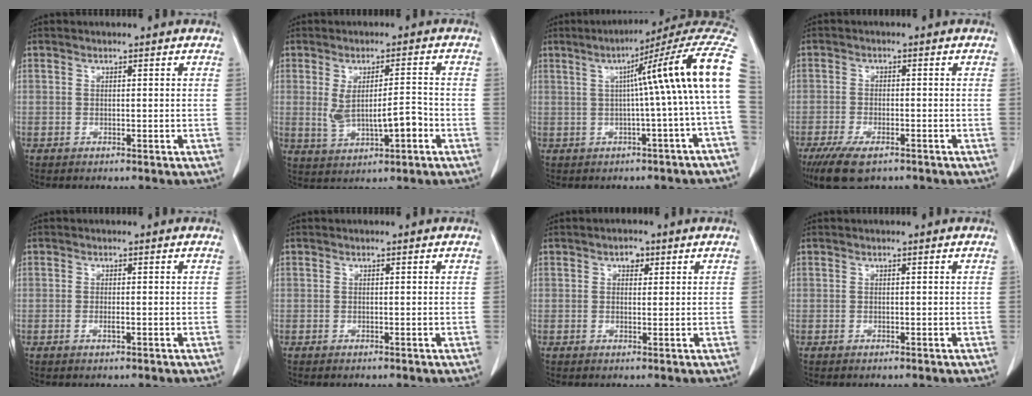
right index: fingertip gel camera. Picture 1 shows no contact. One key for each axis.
{"total": 7.5, "fx": -1.3, "fy": 2.4, "fz": 7.0, "tx": -0.128, "ty": 0.009, "tz": -0.006}
{"total": 14.3, "fx": 2.1, "fy": -1.2, "fz": 14.1, "tx": -0.177, "ty": 0.037, "tz": 0.021}
{"total": 8.4, "fx": -5.7, "fy": 3.1, "fz": 5.3, "tx": -0.097, "ty": -0.015, "tz": -0.094}
{"total": 1.2, "fx": -0.4, "fy": 0.4, "fz": 1.1, "tx": -0.023, "ty": -0.001, "tz": -0.006}
{"total": 0.0}
{"total": 2.2, "fx": 1.0, "fy": 1.4, "fz": 1.3, "tx": -0.024, "ty": 0.008, "tz": 0.016}
{"total": 0.0}